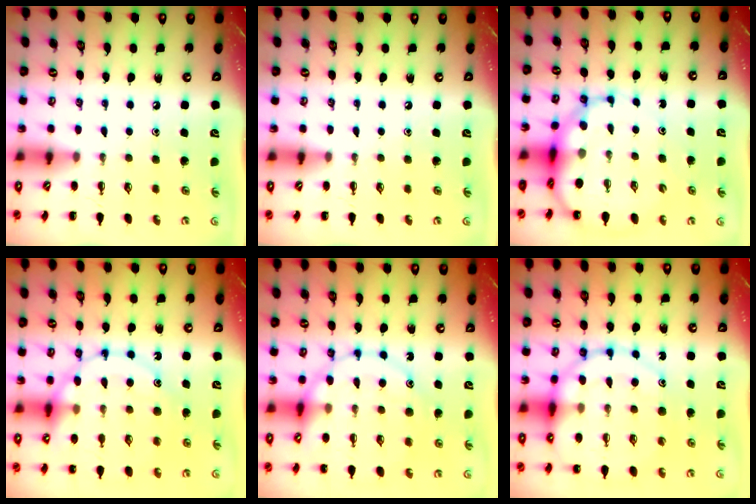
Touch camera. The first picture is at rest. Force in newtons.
{"total": 0.0}
{"total": 10.9, "press": 10.4, "slide": 3.0}
{"total": 17.3, "press": 17.2, "slide": 1.9}
{"total": 15.6, "press": 15.5, "slide": 1.2}
{"total": 17.9, "press": 17.8, "slide": 2.2}